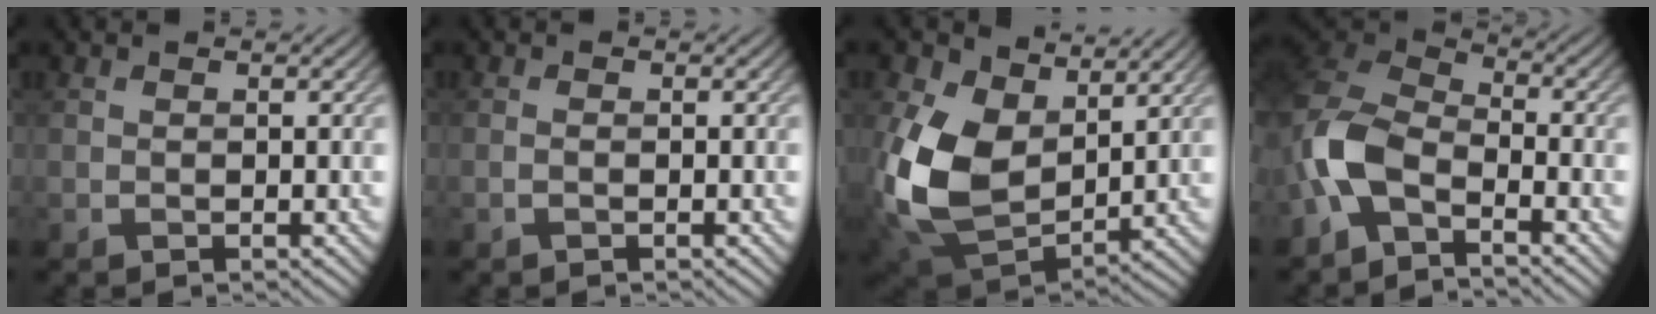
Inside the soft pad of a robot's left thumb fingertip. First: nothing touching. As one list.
[{"total": 0.6, "force": [-0.3, 0.1, 0.4], "torque": [-0.010, 0.000, -0.007]}, {"total": 14.2, "force": [3.2, 9.4, 10.1], "torque": [-0.251, 0.001, 0.058]}, {"total": 8.7, "force": [-4.2, 4.5, 6.1], "torque": [-0.136, 0.005, -0.106]}]